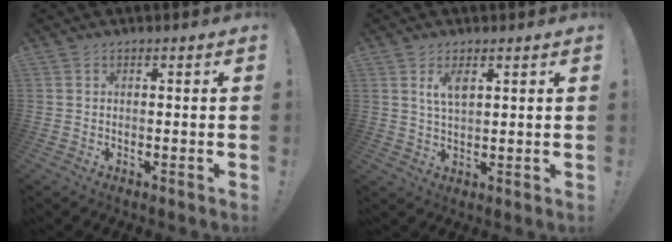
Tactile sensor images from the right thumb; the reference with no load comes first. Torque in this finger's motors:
{"motor_torque": [0.22, 0.05, 0.23, -0.12, 0.00]}